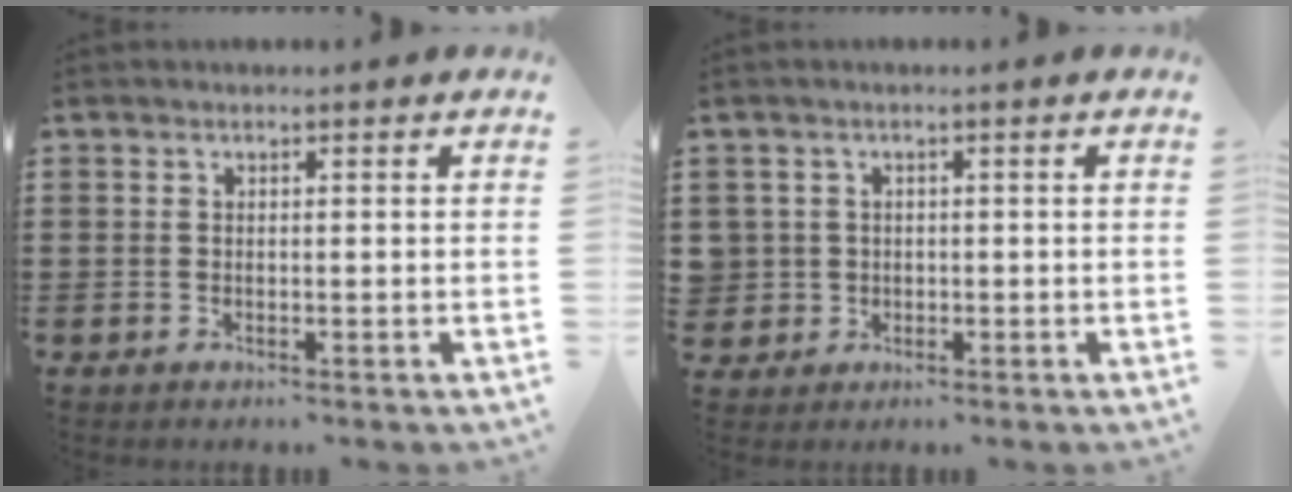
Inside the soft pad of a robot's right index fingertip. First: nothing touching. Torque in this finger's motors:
{"motor_torque": [0.26, 0.54, 0.11, 0.03]}